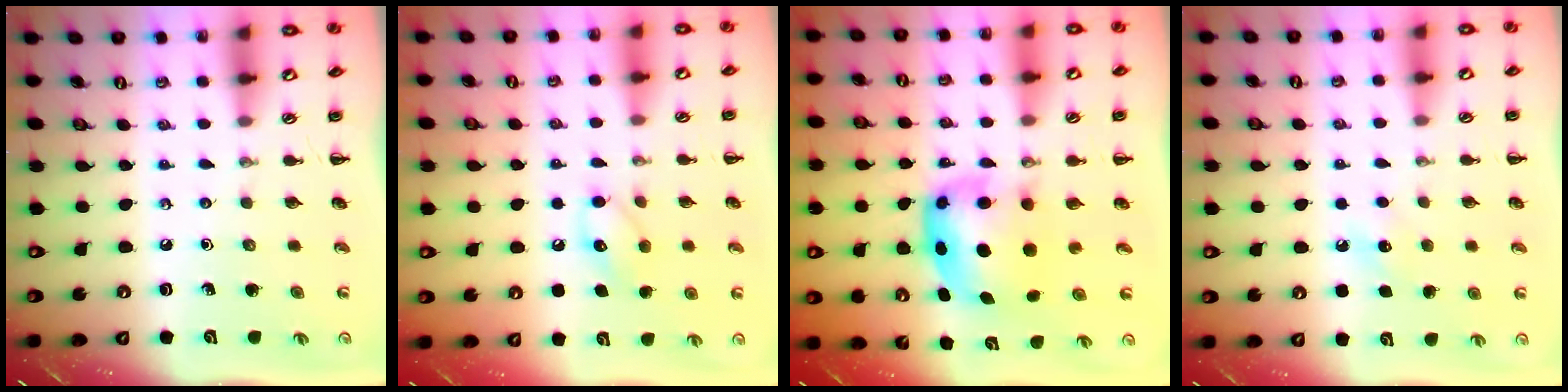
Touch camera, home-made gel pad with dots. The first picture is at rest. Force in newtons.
{"total": 9.4, "press": 9.3, "slide": 1.1}
{"total": 6.1, "press": 5.9, "slide": 1.2}
{"total": 6.4, "press": 6.3, "slide": 1.5}